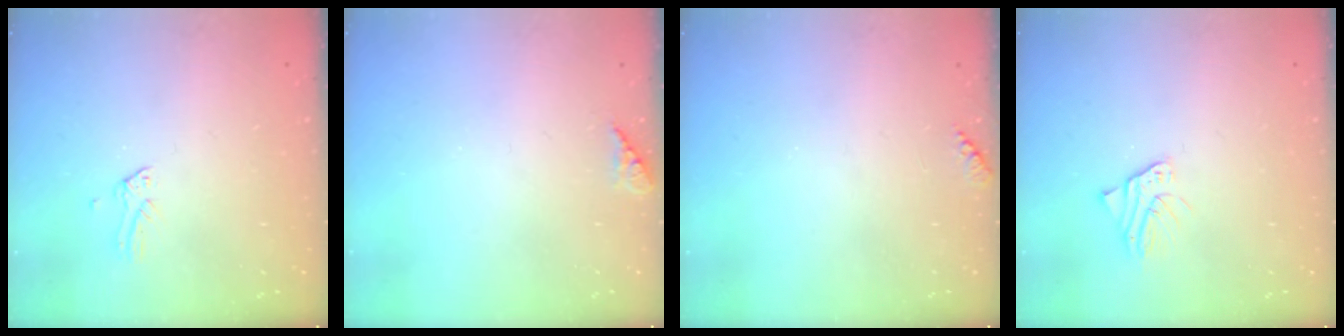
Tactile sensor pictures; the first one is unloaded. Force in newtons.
{"total": 6.0, "press": 6.0, "slide": 0.6}
{"total": 4.4, "press": 4.4, "slide": 0.4}
{"total": 2.7, "press": 2.6, "slide": 0.3}